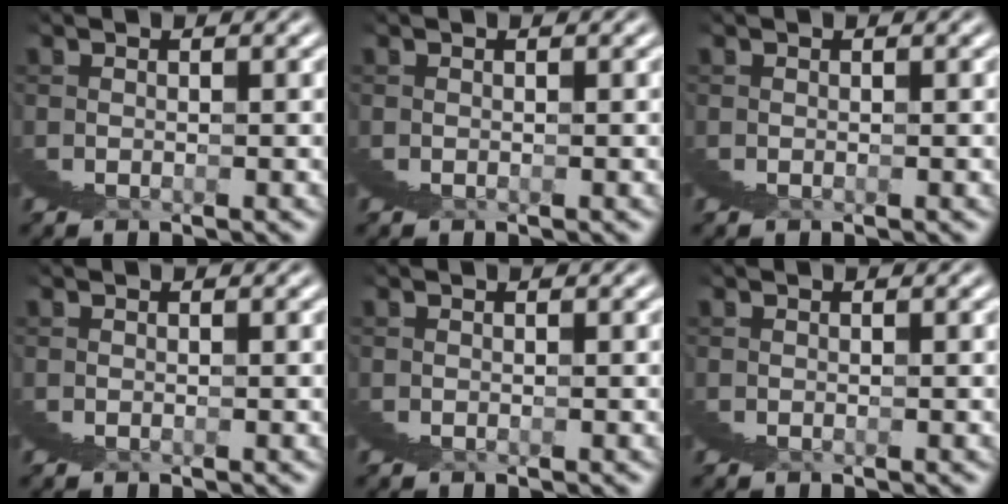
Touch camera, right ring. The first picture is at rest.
{"total": 0.0}
{"total": 0.0}
{"total": 0.0}
{"total": 0.0}
{"total": 0.0}